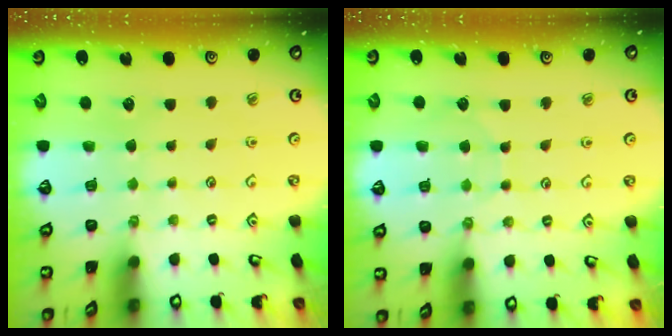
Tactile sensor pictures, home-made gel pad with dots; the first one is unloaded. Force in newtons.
{"total": 5.7, "press": 5.6, "slide": 0.4}